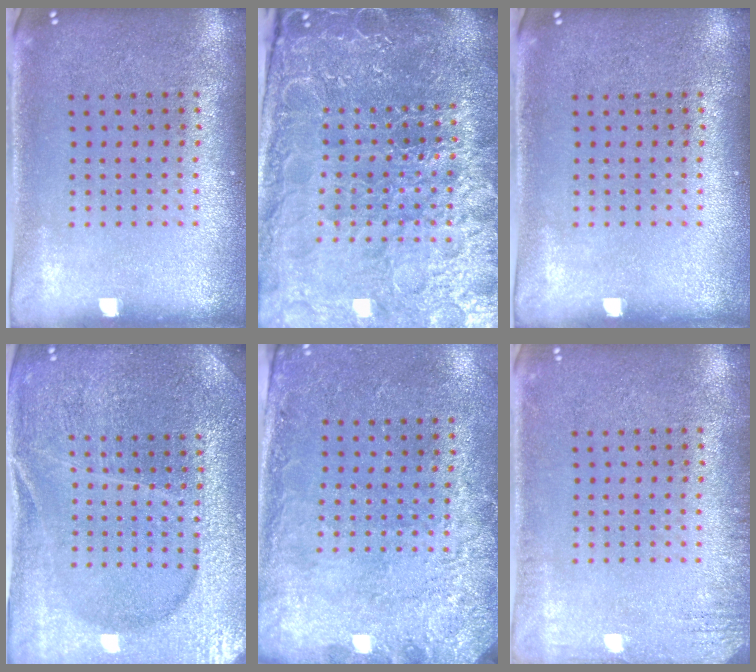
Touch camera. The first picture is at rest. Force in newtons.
{"total": 6.0, "press": 5.4, "slide": 2.6}
{"total": 0.0}
{"total": 4.1, "press": 3.9, "slide": 1.1}
{"total": 2.8, "press": 1.9, "slide": 2.0}
{"total": 1.6, "press": 1.5, "slide": 0.3}